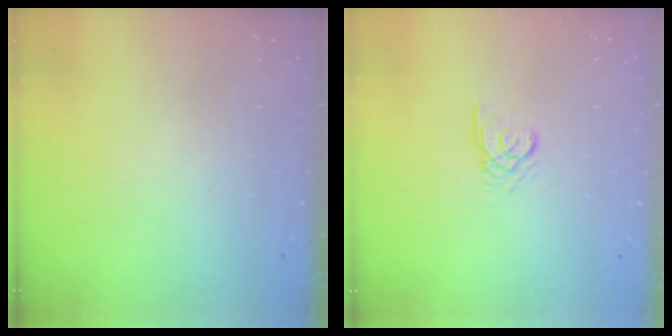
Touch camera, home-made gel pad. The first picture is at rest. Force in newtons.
{"total": 2.4, "press": 2.4, "slide": 0.1}